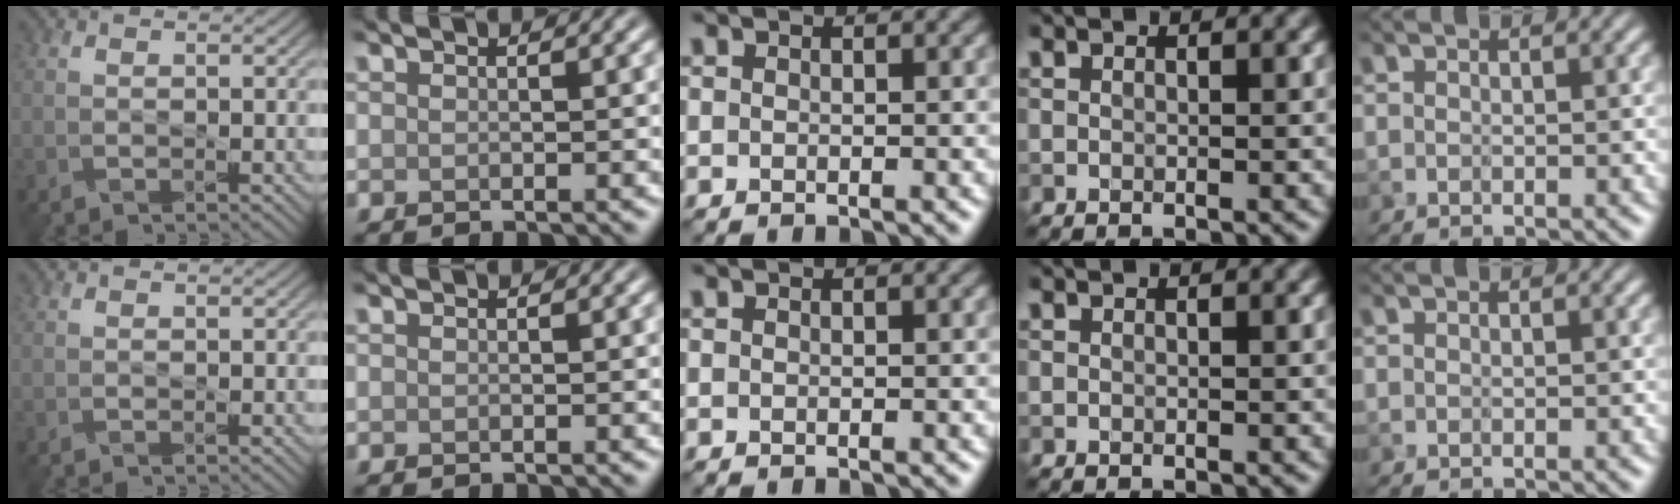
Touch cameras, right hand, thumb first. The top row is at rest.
{}